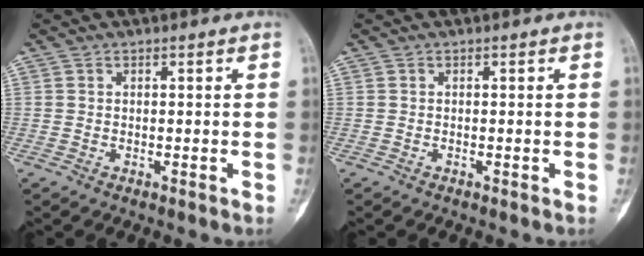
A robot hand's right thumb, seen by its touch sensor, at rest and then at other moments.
{"total": 0.0}